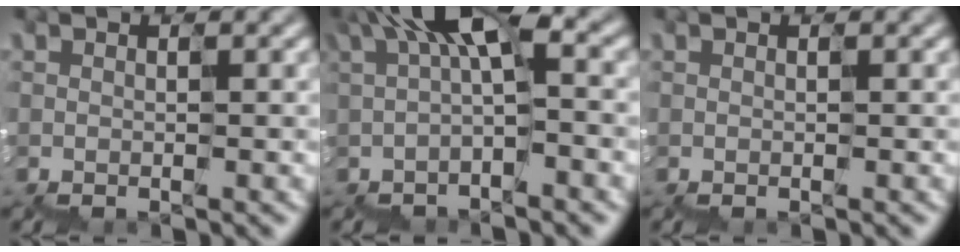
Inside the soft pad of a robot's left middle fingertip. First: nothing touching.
{"total": 4.5, "force": [1.0, 1.1, 4.2], "torque": [-0.098, 0.013, 0.010]}
{"total": 0.0}